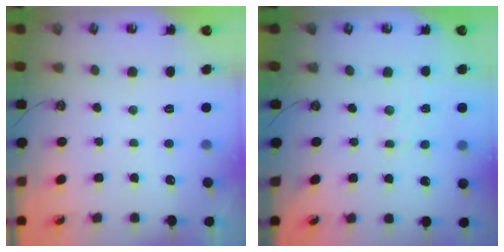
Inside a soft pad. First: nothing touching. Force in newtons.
{"total": 2.8, "press": 2.8, "slide": 0.4}